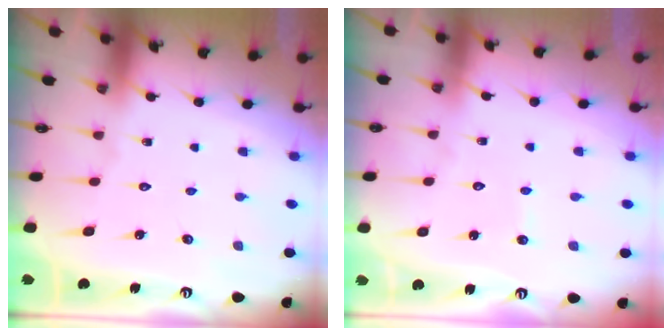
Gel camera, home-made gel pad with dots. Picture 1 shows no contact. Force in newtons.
{"total": 2.6, "press": 2.6, "slide": 0.2}